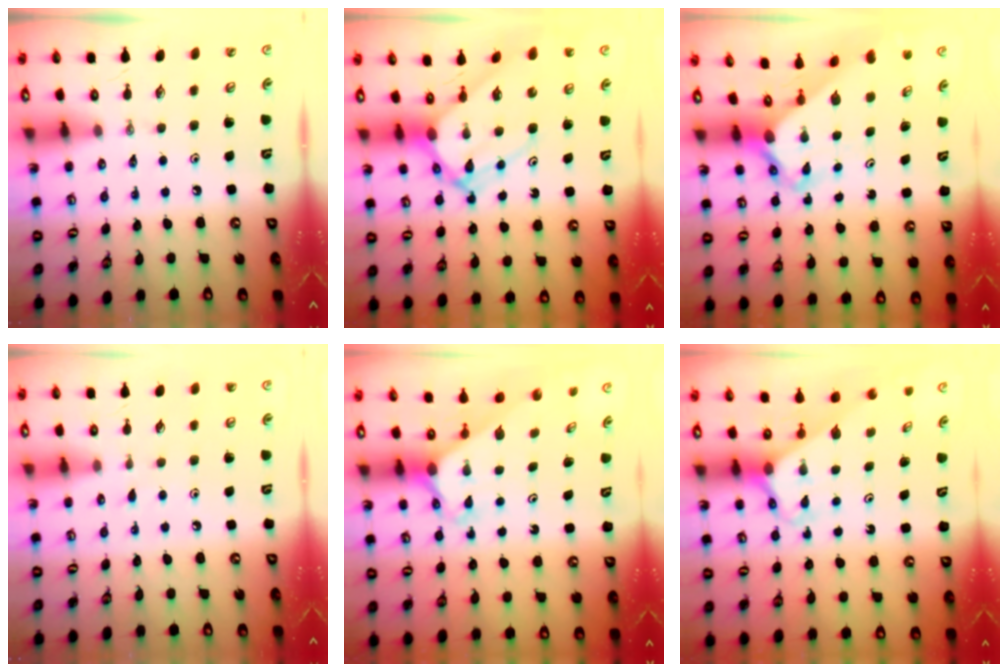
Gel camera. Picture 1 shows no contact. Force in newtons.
{"total": 10.4, "press": 10.4, "slide": 1.0}
{"total": 3.4, "press": 3.4, "slide": 0.4}
{"total": 2.2, "press": 2.2, "slide": 0.3}
{"total": 2.3, "press": 2.3, "slide": 0.2}
{"total": 2.7, "press": 2.7, "slide": 0.1}